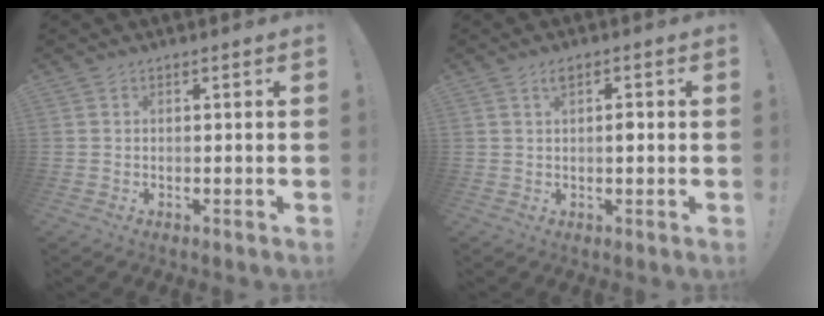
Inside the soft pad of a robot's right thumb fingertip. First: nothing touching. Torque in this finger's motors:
{"motor_torque": [0.04, 0.04, 0.07, 0.03, 0.03]}